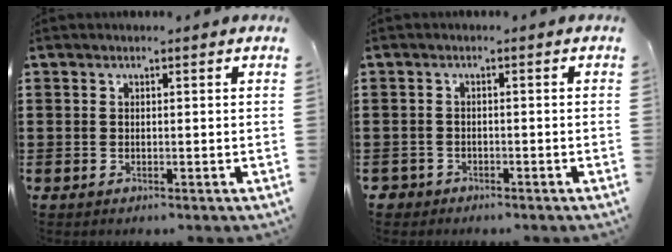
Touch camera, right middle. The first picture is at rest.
{"total": 1.8, "force": [-1.5, 1.0, -0.1], "torque": [-0.011, -0.002, -0.037]}